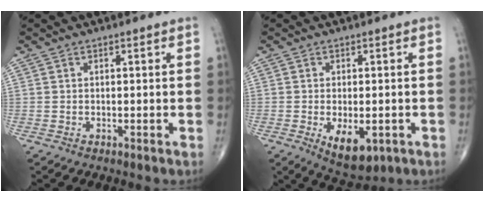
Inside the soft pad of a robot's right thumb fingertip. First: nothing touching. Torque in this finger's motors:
{"motor_torque": [-0.11, 0.24, 0.06, -0.13, 0.16]}